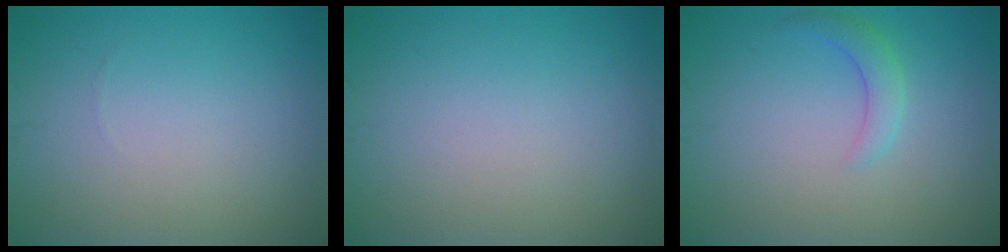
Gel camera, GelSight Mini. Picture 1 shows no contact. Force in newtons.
{"total": 0.0}
{"total": 2.0, "press": 2.0, "slide": 0.1}